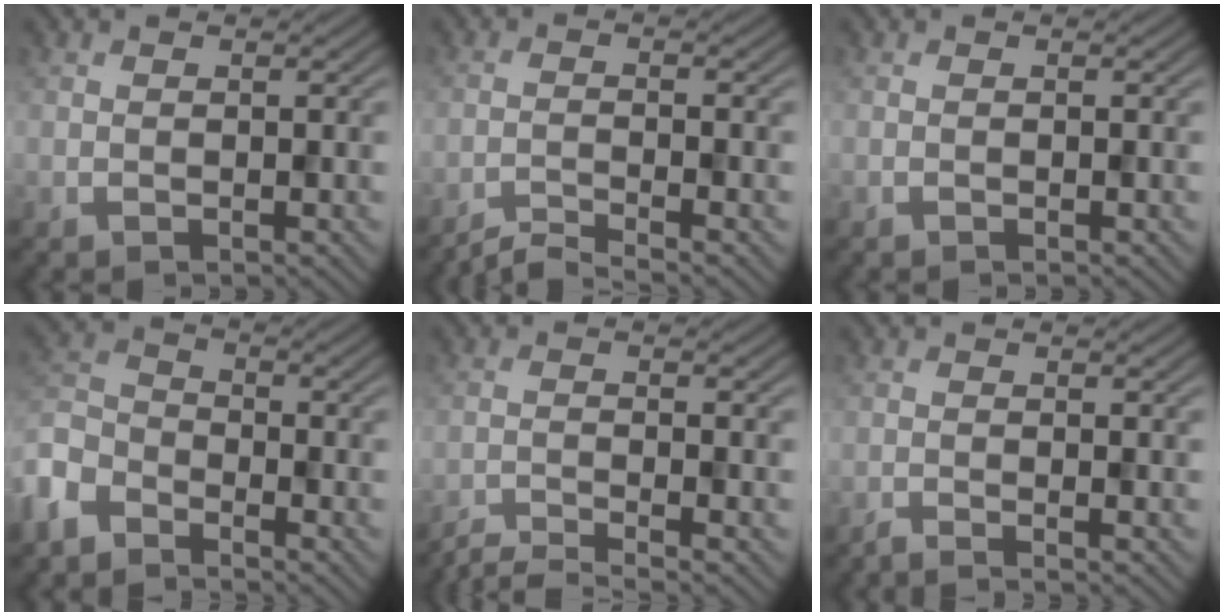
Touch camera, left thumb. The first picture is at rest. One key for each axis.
{"total": 3.4, "fx": -2.9, "fy": 0.3, "fz": 1.7, "tx": -0.016, "ty": 0.001, "tz": -0.069}
{"total": 0.0}
{"total": 7.2, "fx": -5.3, "fy": 3.7, "fz": 3.3, "tx": -0.089, "ty": -0.004, "tz": -0.131}
{"total": 4.7, "fx": -4.1, "fy": 0.4, "fz": 2.3, "tx": -0.039, "ty": -0.003, "tz": -0.087}
{"total": 1.9, "fx": -1.4, "fy": 0.1, "fz": 1.3, "tx": -0.012, "ty": -0.001, "tz": -0.038}